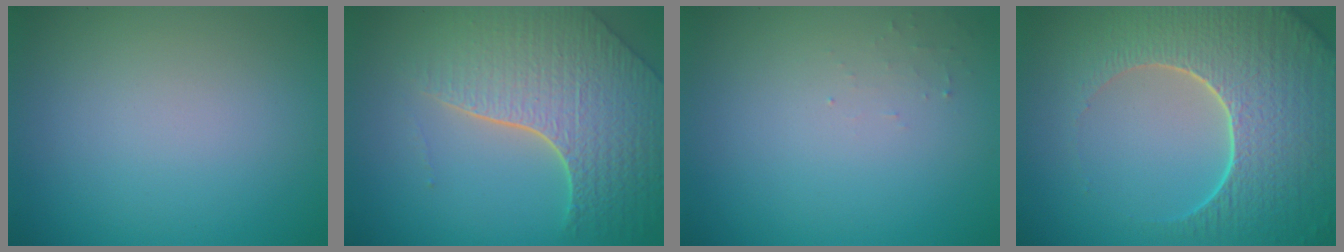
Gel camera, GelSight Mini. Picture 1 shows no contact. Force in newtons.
{"total": 8.2, "press": 5.9, "slide": 5.8}
{"total": 0.7, "press": 0.7, "slide": 0.2}
{"total": 8.6, "press": 6.4, "slide": 5.7}